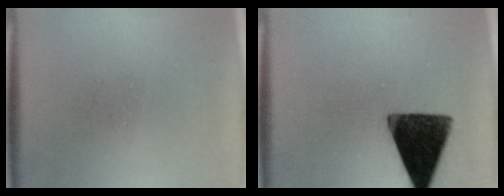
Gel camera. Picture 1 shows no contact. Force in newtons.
{"total": 14.7}